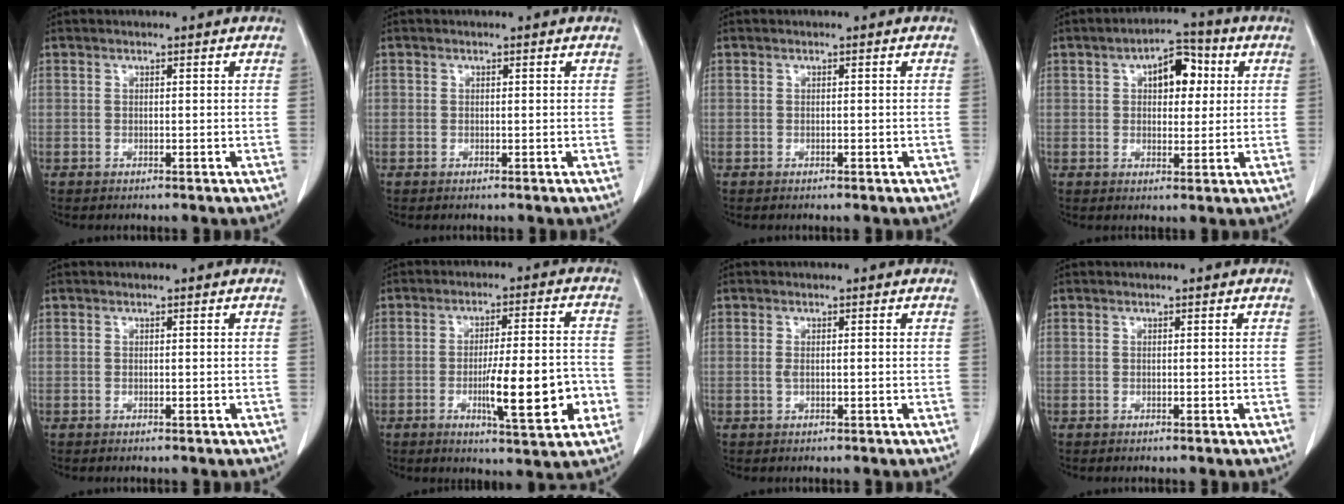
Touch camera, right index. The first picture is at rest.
{"total": 0.0}
{"total": 0.6, "force": [-0.4, 0.2, 0.5], "torque": [-0.011, 0.000, -0.004]}
{"total": 7.2, "force": [2.1, 3.7, 5.8], "torque": [-0.081, 0.024, 0.031]}
{"total": 0.0}
{"total": 12.5, "force": [-3.7, 1.6, 11.8], "torque": [-0.180, -0.005, -0.052]}
{"total": 1.0, "force": [-0.2, 0.2, 0.9], "torque": [-0.020, -0.001, -0.004]}
{"total": 0.0}